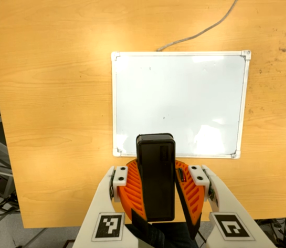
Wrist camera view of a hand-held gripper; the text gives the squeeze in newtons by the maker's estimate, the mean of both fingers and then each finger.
{"total": 11.1, "left": 10.6, "right": 11.7}